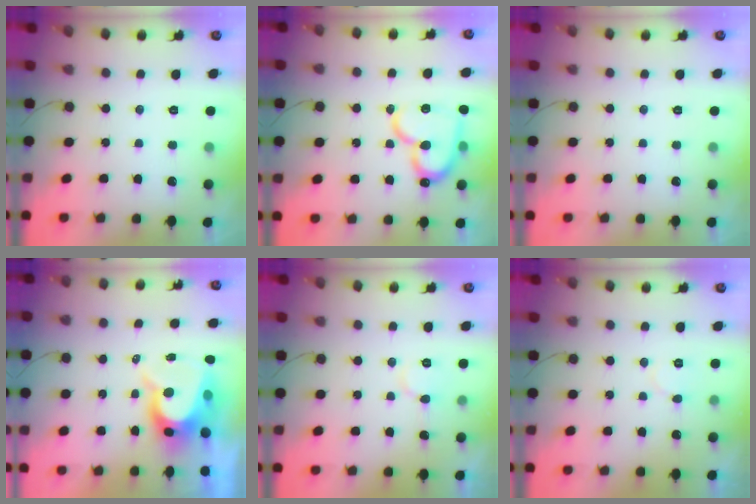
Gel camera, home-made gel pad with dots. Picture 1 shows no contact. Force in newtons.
{"total": 17.9, "press": 17.8, "slide": 1.4}
{"total": 0.0}
{"total": 9.6, "press": 9.5, "slide": 0.8}
{"total": 5.9, "press": 5.9, "slide": 0.5}
{"total": 4.1, "press": 4.1, "slide": 0.5}